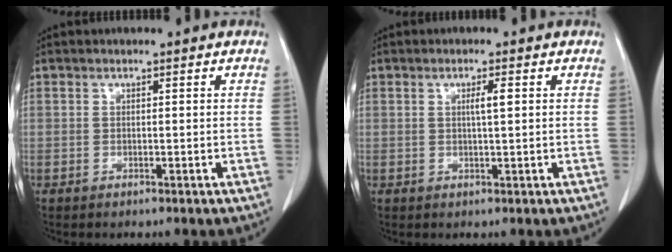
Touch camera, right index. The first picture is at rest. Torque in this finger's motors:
{"motor_torque": [0.24, 0.18, 0.03, 0.04]}